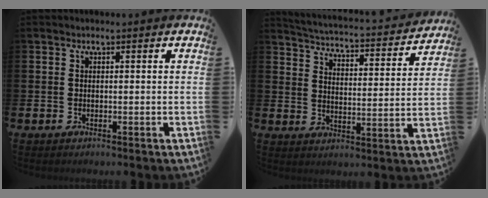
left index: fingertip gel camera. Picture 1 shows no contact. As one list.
[{"total": 3.7, "force": [3.5, 0.5, 0.9], "torque": [-0.036, -0.039, 0.050]}]